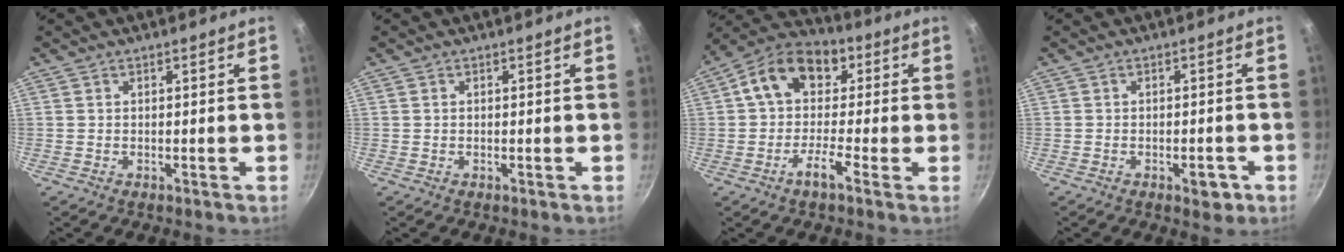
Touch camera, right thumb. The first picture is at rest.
{"total": 0.0}
{"total": 12.5, "force": [1.0, 8.6, 9.0], "torque": [-0.122, 0.044, -0.008]}
{"total": 3.6, "force": [-1.6, 1.8, 2.6], "torque": [-0.023, 0.012, -0.016]}